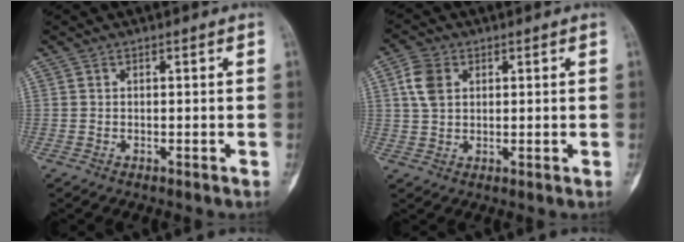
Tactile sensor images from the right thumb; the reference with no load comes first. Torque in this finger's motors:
{"motor_torque": [0.13, 0.10, 0.68, 0.09, 0.17]}